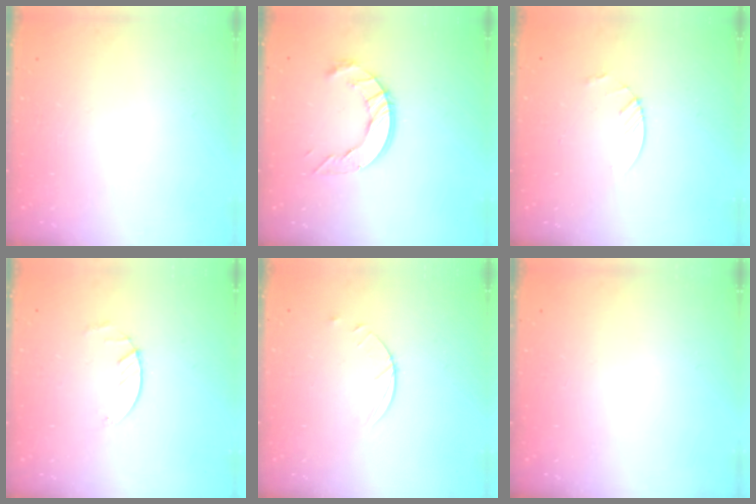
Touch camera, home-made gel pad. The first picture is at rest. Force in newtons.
{"total": 9.7, "press": 9.6, "slide": 0.9}
{"total": 3.0, "press": 3.0, "slide": 0.3}
{"total": 1.8, "press": 1.8, "slide": 0.2}
{"total": 2.5, "press": 2.4, "slide": 0.3}
{"total": 0.0}